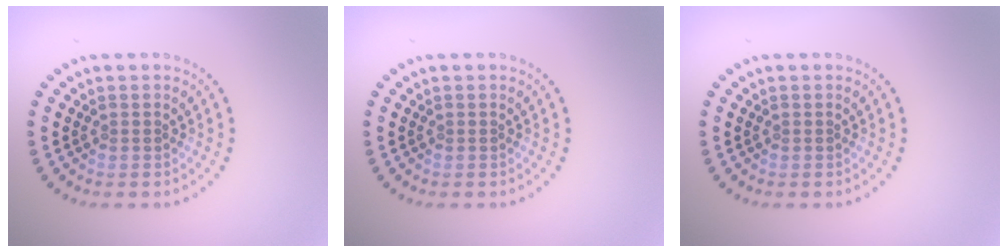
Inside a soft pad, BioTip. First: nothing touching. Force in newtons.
{"total": 0.0}
{"total": 0.0}